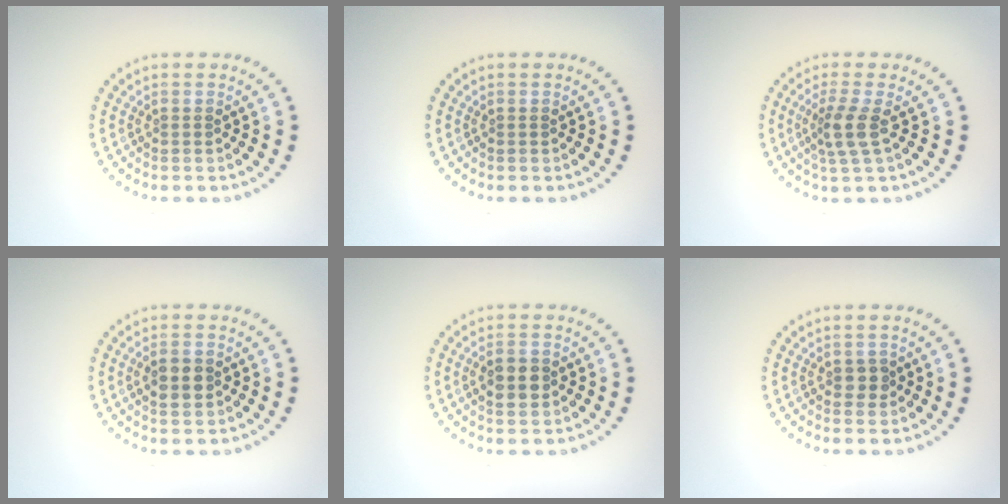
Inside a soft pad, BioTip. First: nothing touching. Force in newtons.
{"total": 0.0}
{"total": 2.7, "press": 2.1, "slide": 1.7}
{"total": 2.2, "press": 2.2, "slide": 0.2}
{"total": 2.9, "press": 2.9, "slide": 0.1}
{"total": 1.4, "press": 1.4, "slide": 0.2}